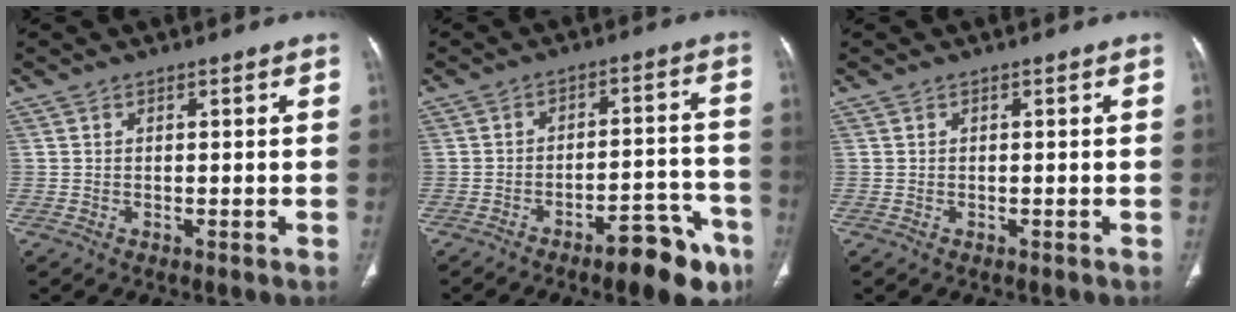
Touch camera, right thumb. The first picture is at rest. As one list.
[{"total": 12.1, "force": [-7.6, 4.0, 8.5], "torque": [-0.088, 0.057, -0.105]}, {"total": 0.0}]